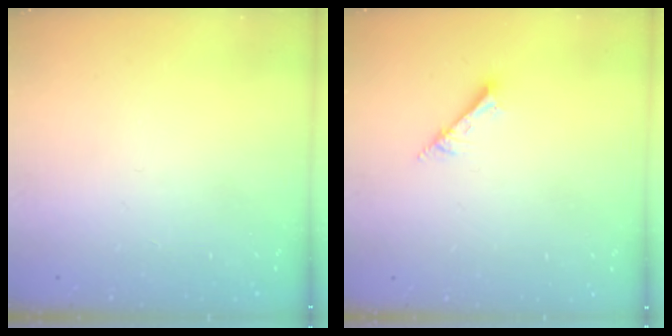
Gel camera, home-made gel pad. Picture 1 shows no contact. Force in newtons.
{"total": 3.1, "press": 3.1, "slide": 0.0}